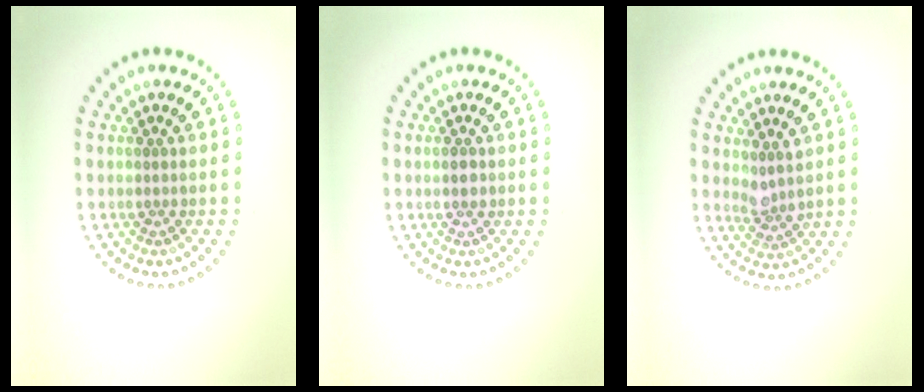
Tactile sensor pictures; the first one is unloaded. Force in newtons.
{"total": 1.1, "press": 1.1, "slide": 0.2}
{"total": 1.9, "press": 1.5, "slide": 1.2}